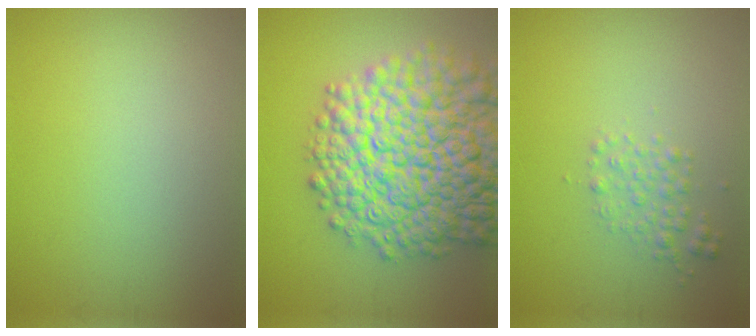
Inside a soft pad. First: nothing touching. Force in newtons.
{"total": 15.4, "press": 15.4, "slide": 0.6}
{"total": 1.7, "press": 1.7, "slide": 0.1}